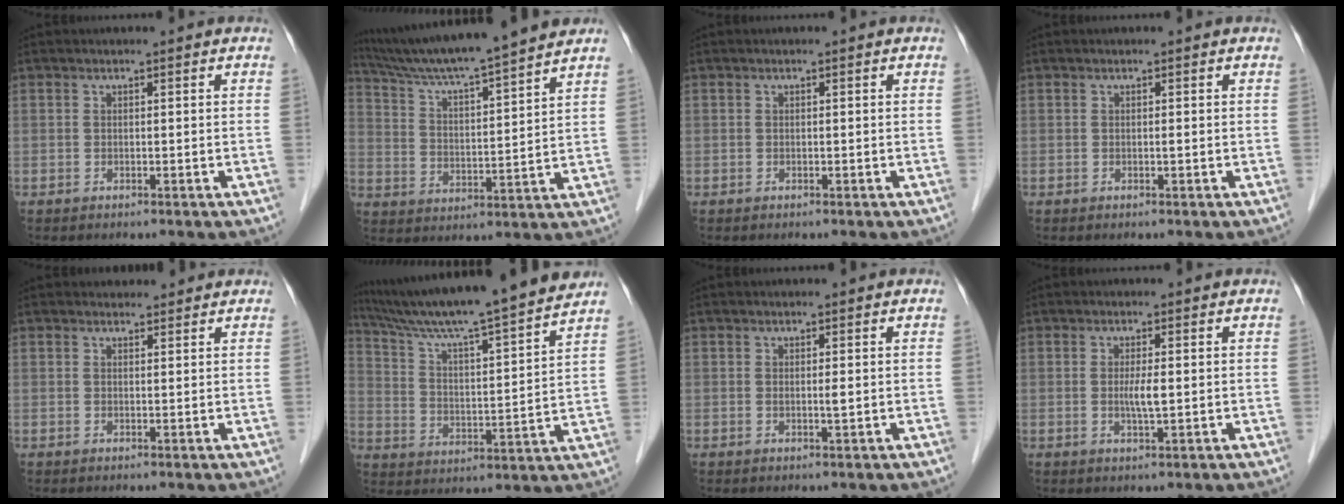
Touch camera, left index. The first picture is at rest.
{"total": 16.3, "force": [14.4, -1.0, 7.5], "torque": [-0.135, 0.011, 0.229]}
{"total": 0.0}
{"total": 0.0}
{"total": 2.6, "force": [2.4, 1.0, 0.1], "torque": [-0.004, 0.013, 0.029]}
{"total": 20.7, "force": [18.3, -0.8, 9.7], "torque": [-0.168, -0.002, 0.281]}
{"total": 0.8, "force": [0.2, 0.0, 0.8], "torque": [-0.018, -0.002, 0.002]}
{"total": 2.4, "force": [0.1, 0.1, 2.4], "torque": [-0.051, -0.004, 0.001]}